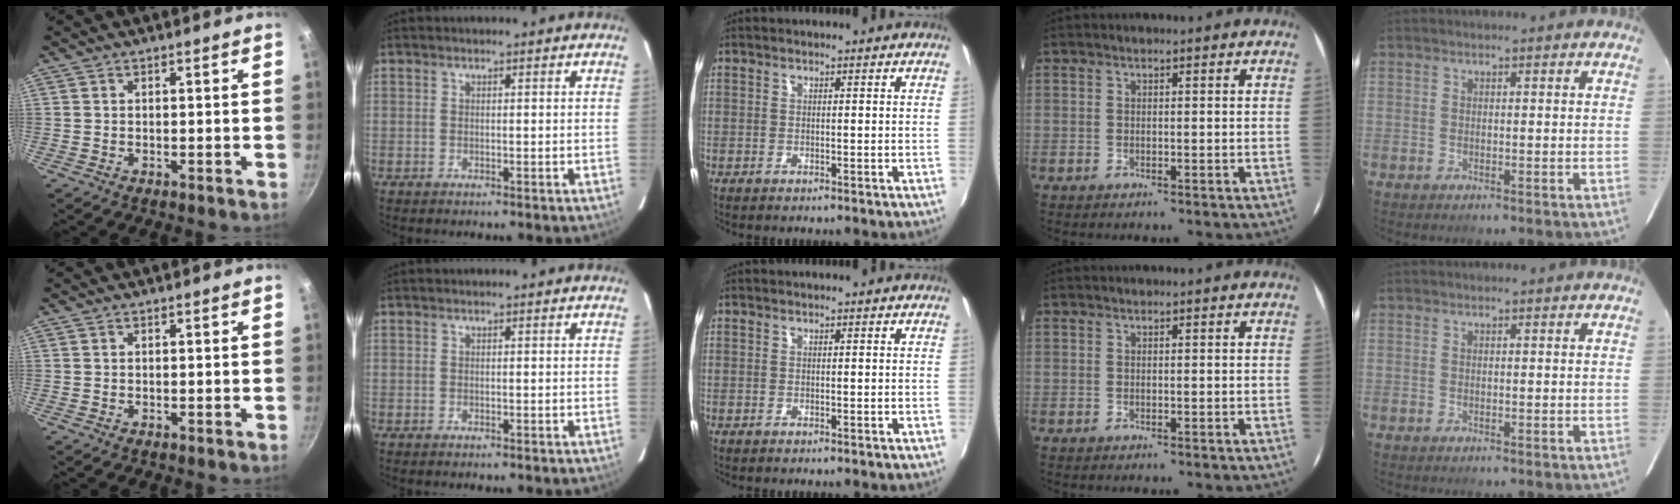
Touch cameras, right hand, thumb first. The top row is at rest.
{}